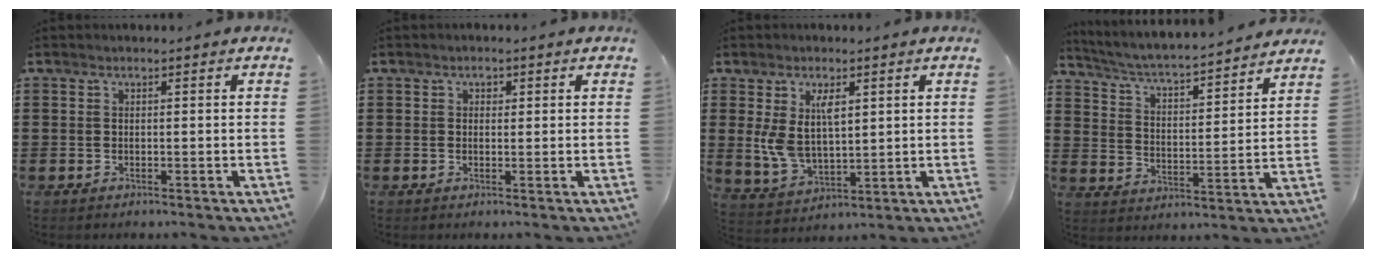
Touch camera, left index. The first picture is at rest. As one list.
[{"total": 1.1, "force": [0.5, 0.9, 0.5], "torque": [-0.003, 0.006, 0.006]}, {"total": 7.2, "force": [2.2, 4.1, 5.5], "torque": [-0.122, 0.002, 0.036]}, {"total": 3.9, "force": [3.7, -0.2, 1.3], "torque": [-0.046, -0.035, 0.054]}]